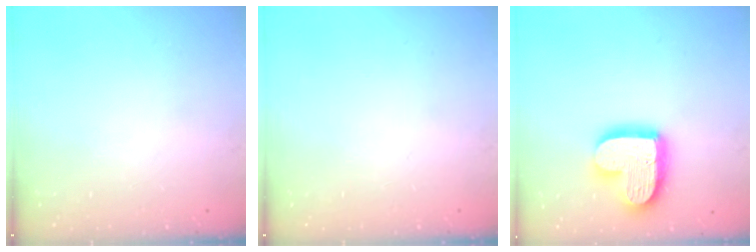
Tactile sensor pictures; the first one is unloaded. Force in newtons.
{"total": 0.0}
{"total": 17.1, "press": 17.1, "slide": 1.4}